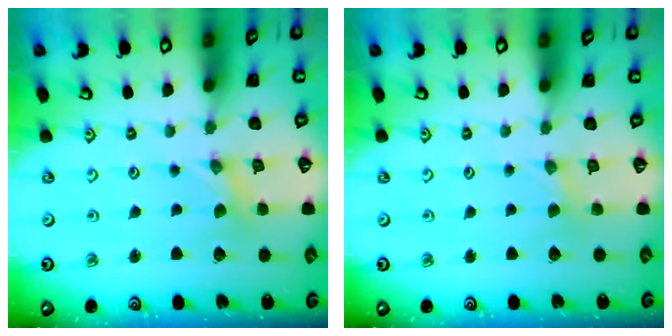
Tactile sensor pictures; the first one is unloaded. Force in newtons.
{"total": 1.7, "press": 1.6, "slide": 0.4}